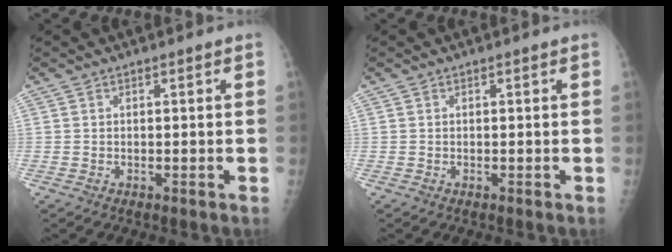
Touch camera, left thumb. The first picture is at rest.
{"total": 0.0}